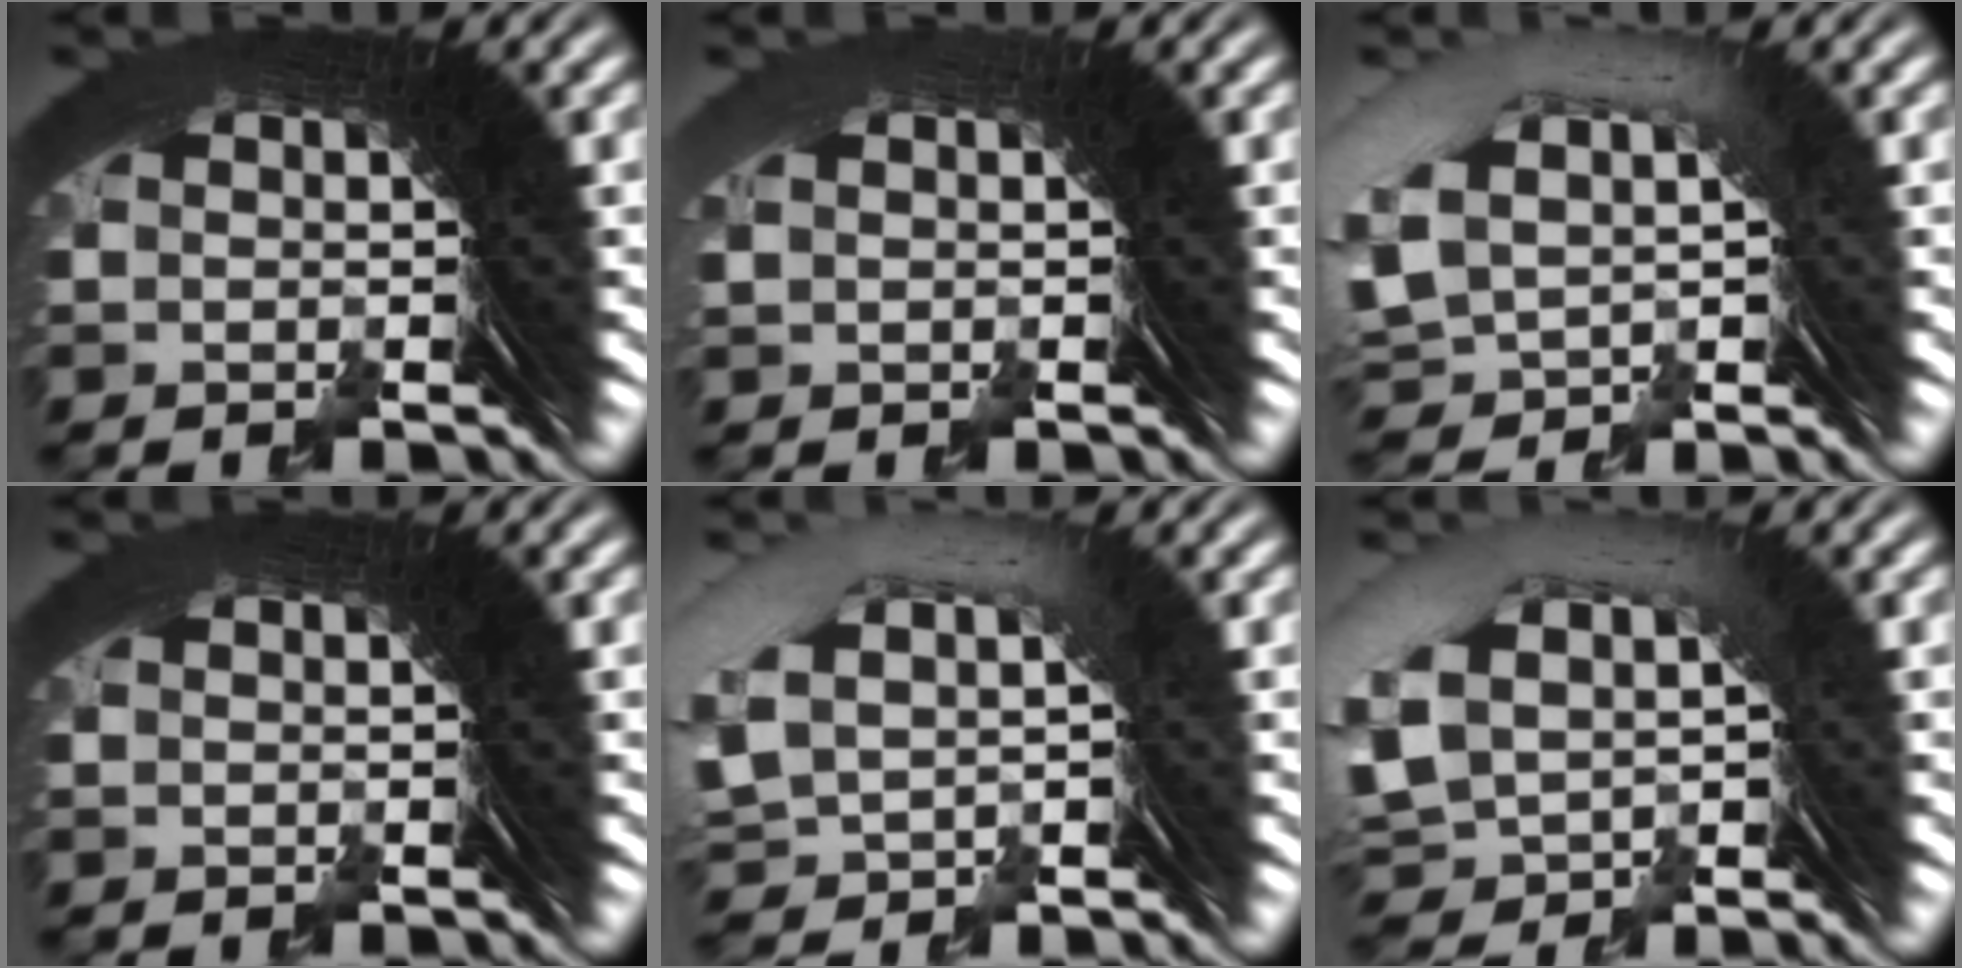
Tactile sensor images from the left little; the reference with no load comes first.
{"total": 1.2, "force": [-0.1, -0.9, -0.7], "torque": [0.015, 0.006, 0.003]}
{"total": 4.1, "force": [0.9, 2.9, 2.8], "torque": [-0.076, 0.010, 0.022]}
{"total": 0.0}
{"total": 3.0, "force": [1.0, 1.9, 2.1], "torque": [-0.058, 0.016, 0.024]}
{"total": 4.9, "force": [0.5, 3.8, 3.0], "torque": [-0.088, 0.002, 0.015]}